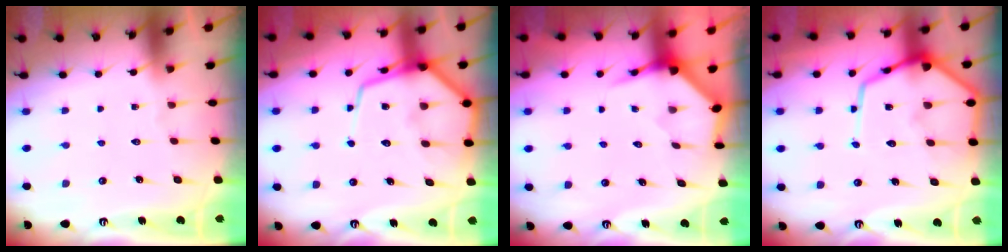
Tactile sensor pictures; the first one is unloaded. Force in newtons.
{"total": 13.0, "press": 12.9, "slide": 1.2}
{"total": 4.0, "press": 4.0, "slide": 0.4}
{"total": 14.7, "press": 14.6, "slide": 1.6}